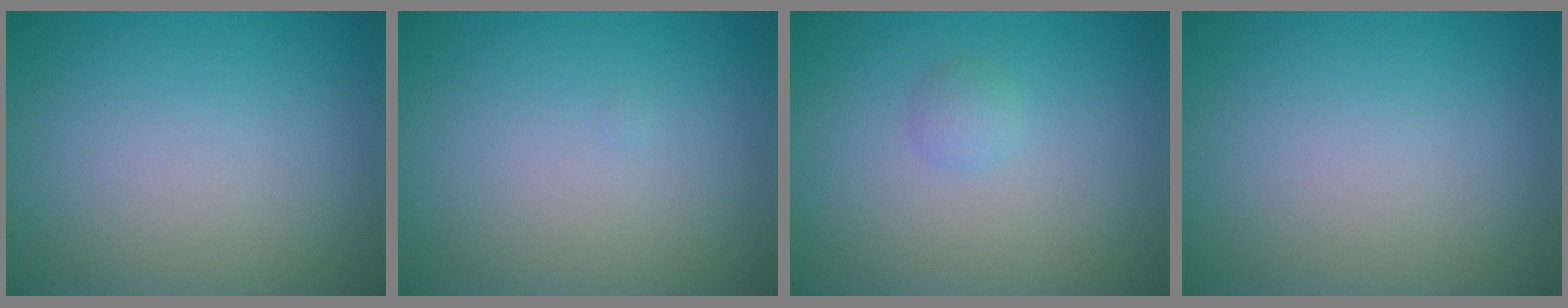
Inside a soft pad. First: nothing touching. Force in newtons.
{"total": 0.0}
{"total": 1.0, "press": 1.0, "slide": 0.0}
{"total": 0.0}